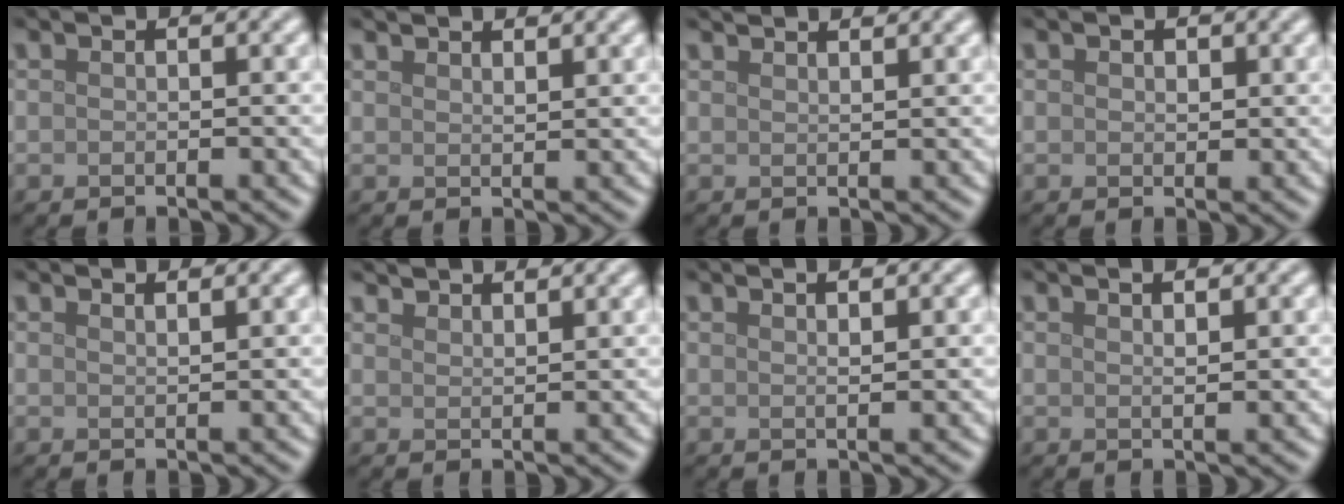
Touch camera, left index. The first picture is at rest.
{"total": 2.2, "force": [2.0, 0.3, 0.7], "torque": [-0.006, 0.004, 0.029]}
{"total": 2.5, "force": [2.3, 0.5, 0.9], "torque": [-0.002, 0.006, 0.023]}
{"total": 0.9, "force": [0.5, 0.6, 0.5], "torque": [-0.008, -0.001, 0.009]}
{"total": 1.3, "force": [1.1, 0.3, 0.5], "torque": [0.000, 0.001, 0.010]}
{"total": 2.9, "force": [2.7, 0.4, 0.8], "torque": [-0.005, 0.004, 0.038]}
{"total": 2.1, "force": [1.2, 0.6, 1.7], "torque": [-0.012, 0.006, 0.004]}
{"total": 2.1, "force": [1.2, 0.6, 1.6], "torque": [-0.013, 0.005, 0.007]}